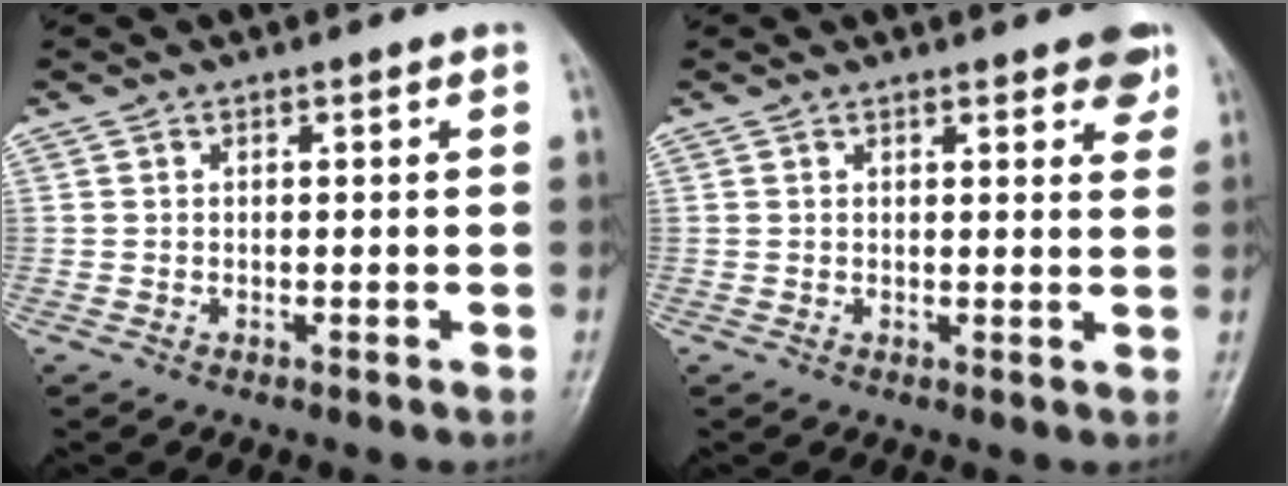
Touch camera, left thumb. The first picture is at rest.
{"total": 4.8, "force": [3.2, 1.5, 3.3], "torque": [-0.021, -0.010, 0.035]}